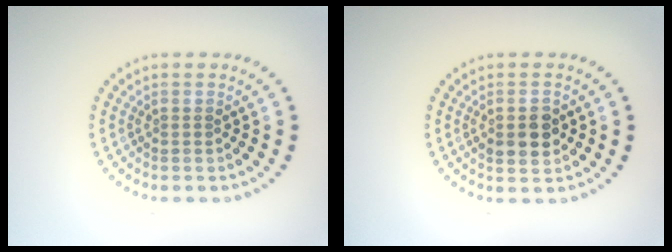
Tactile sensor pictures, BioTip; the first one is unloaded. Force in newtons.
{"total": 2.7, "press": 2.7, "slide": 0.2}